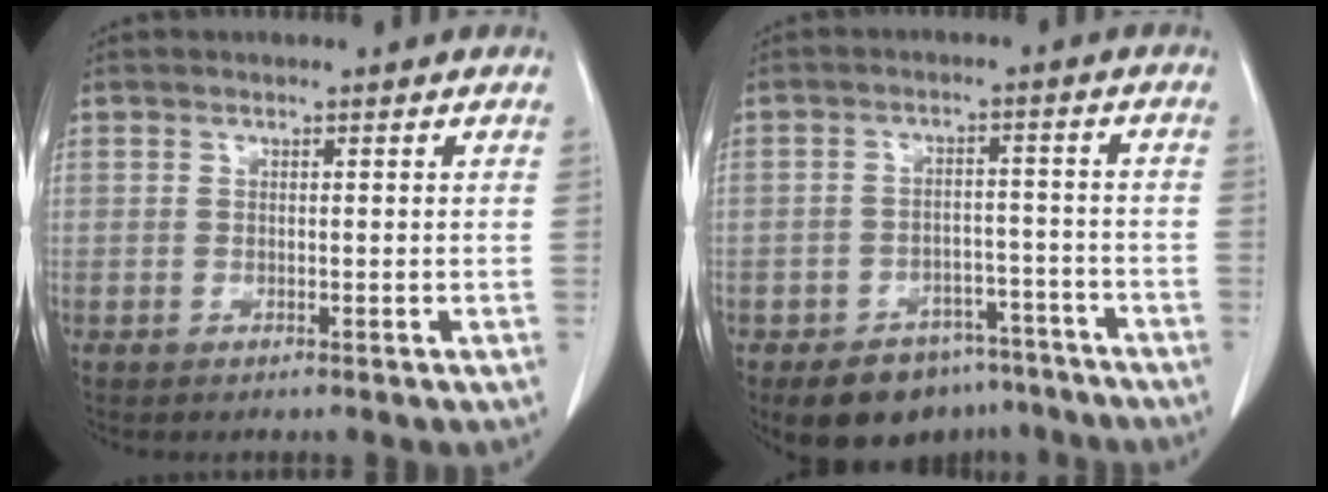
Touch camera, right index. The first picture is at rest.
{"total": 10.3, "force": [-7.7, 6.0, 3.2], "torque": [-0.035, 0.019, -0.107]}